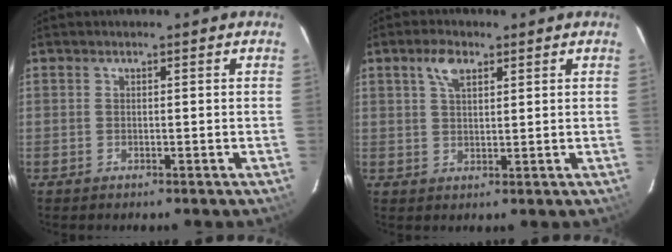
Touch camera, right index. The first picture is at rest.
{"total": 4.1, "force": [2.3, 2.0, 2.8], "torque": [-0.053, 0.009, 0.042]}